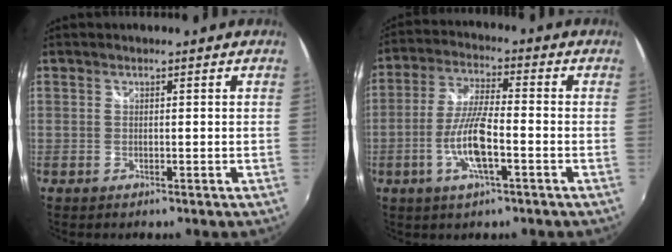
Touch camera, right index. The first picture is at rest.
{"total": 9.4, "force": [-3.3, 1.6, 8.6], "torque": [-0.177, -0.003, -0.064]}